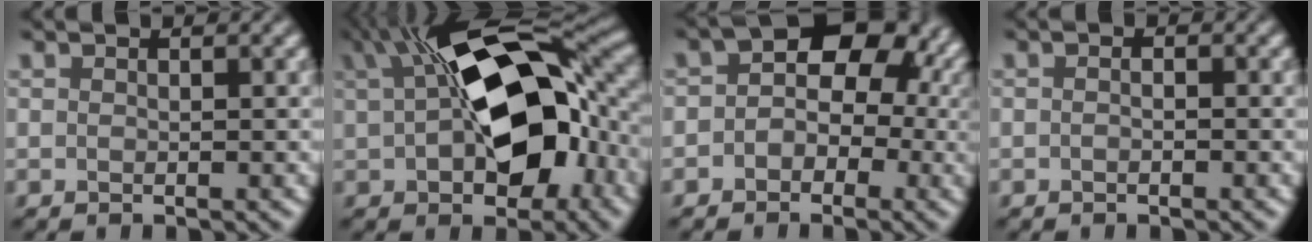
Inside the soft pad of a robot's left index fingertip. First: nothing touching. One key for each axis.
{"total": 14.5, "fx": 1.2, "fy": 7.8, "fz": 12.1, "tx": -0.187, "ty": 0.004, "tz": 0.023}
{"total": 7.9, "fx": 0.2, "fy": 5.8, "fz": 5.4, "tx": -0.026, "ty": 0.017, "tz": -0.019}
{"total": 0.8, "fx": -0.2, "fy": 0.6, "fz": 0.5, "tx": 0.001, "ty": -0.007, "tz": -0.019}